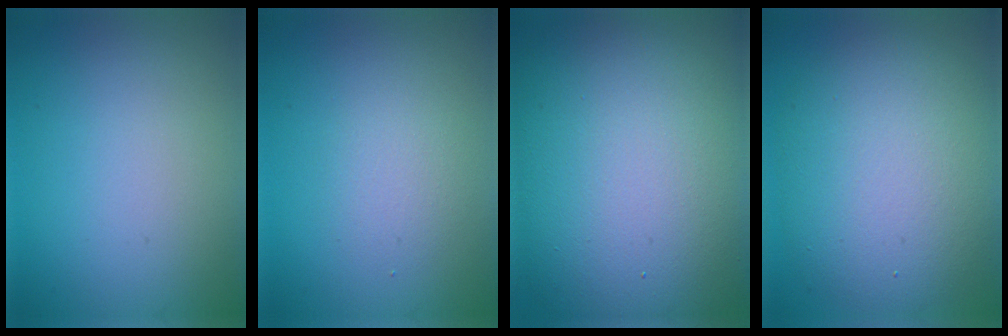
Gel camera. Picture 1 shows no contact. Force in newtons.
{"total": 1.8, "press": 1.8, "slide": 0.0}
{"total": 19.1, "press": 19.1, "slide": 1.0}
{"total": 9.9, "press": 9.8, "slide": 0.8}